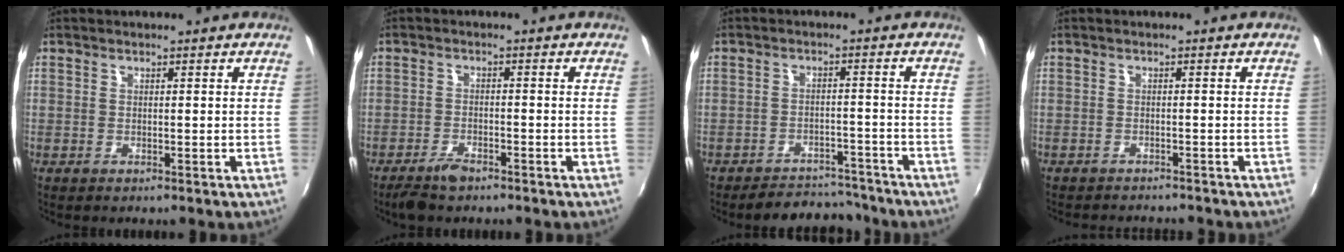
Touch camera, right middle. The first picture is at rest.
{"total": 4.2, "force": [-3.4, 1.4, 2.0], "torque": [-0.057, -0.005, -0.065]}
{"total": 8.9, "force": [-8.2, 3.3, 1.6], "torque": [-0.044, 0.015, -0.104]}
{"total": 5.0, "force": [-4.7, 1.1, 1.3], "torque": [-0.038, -0.013, -0.068]}